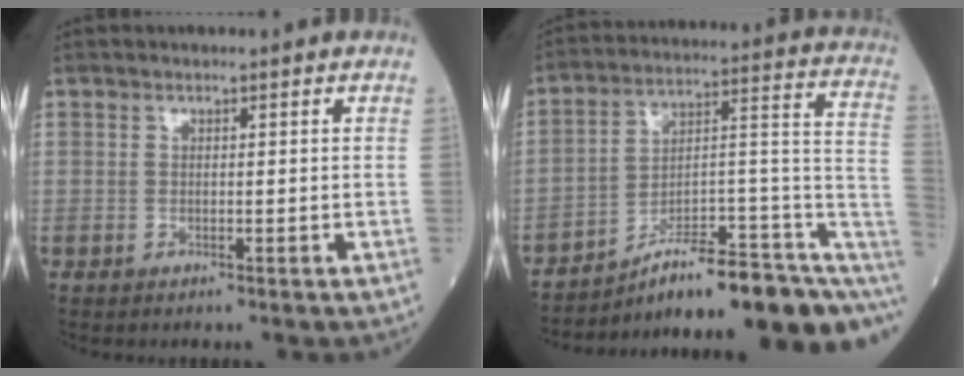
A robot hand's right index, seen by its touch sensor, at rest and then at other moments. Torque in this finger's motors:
{"motor_torque": [-0.56, -1.15, 0.69, 0.12]}